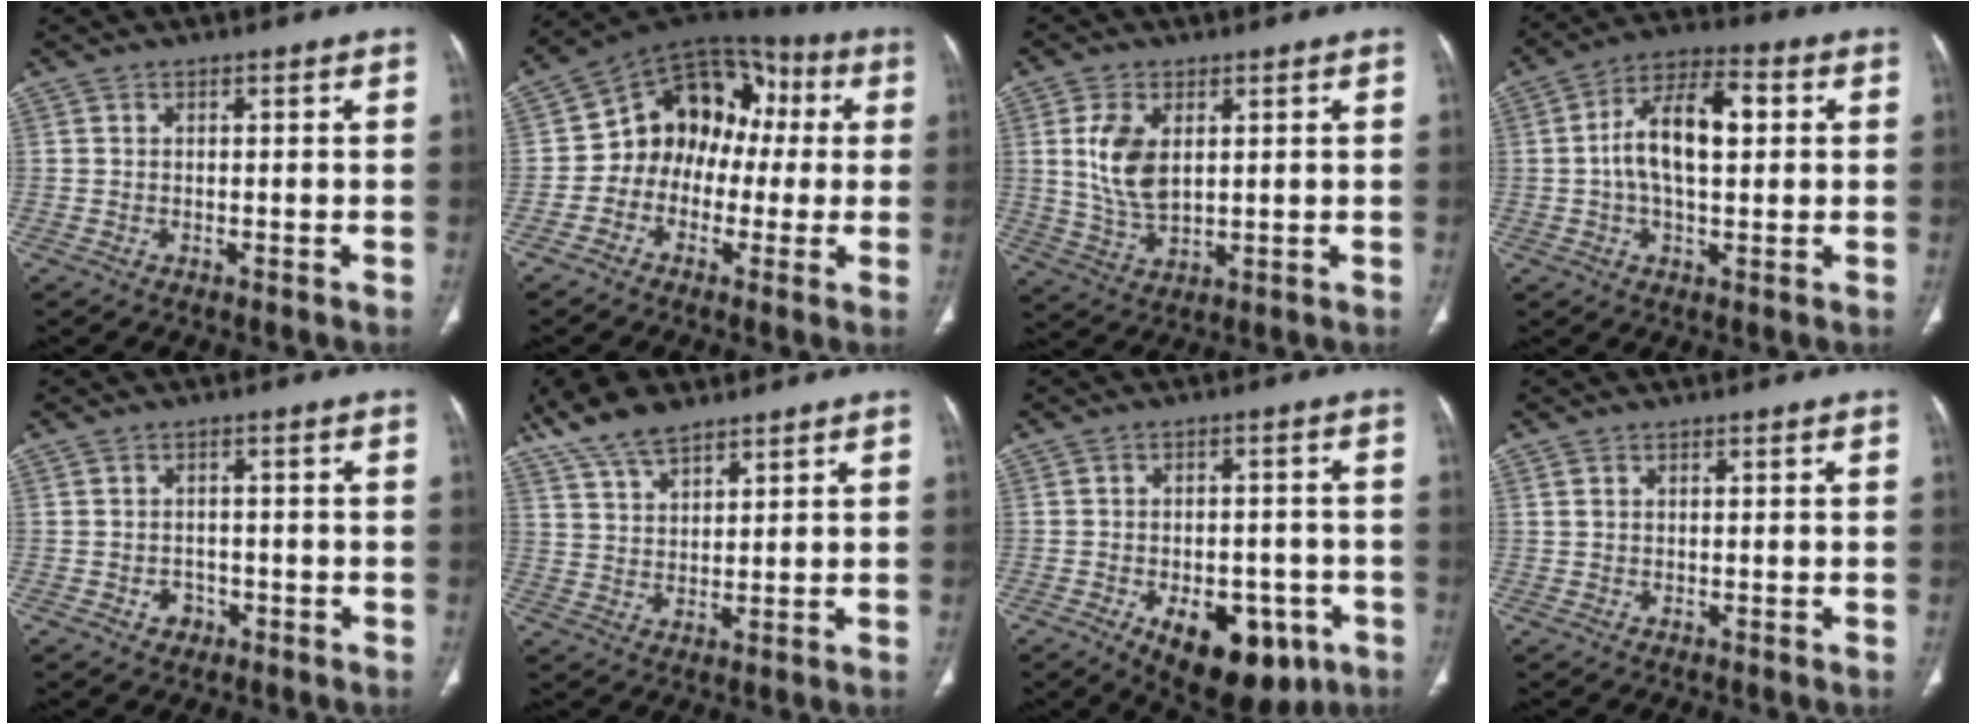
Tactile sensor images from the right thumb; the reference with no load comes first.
{"total": 14.8, "force": [-0.8, 11.8, 9.0], "torque": [-0.081, 0.054, -0.028]}
{"total": 13.4, "force": [3.8, 7.3, 10.6], "torque": [-0.209, -0.020, 0.087]}
{"total": 12.7, "force": [1.4, 6.3, 11.0], "torque": [-0.191, 0.026, 0.018]}
{"total": 2.7, "force": [-1.1, 2.3, 1.0], "torque": [-0.001, 0.011, -0.012]}
{"total": 9.0, "force": [6.9, 3.5, 4.6], "torque": [-0.079, -0.020, 0.135]}
{"total": 15.0, "force": [-6.6, 8.5, 10.4], "torque": [-0.117, 0.020, -0.078]}
{"total": 0.7, "force": [0.3, 0.5, 0.4], "torque": [-0.008, 0.005, 0.010]}